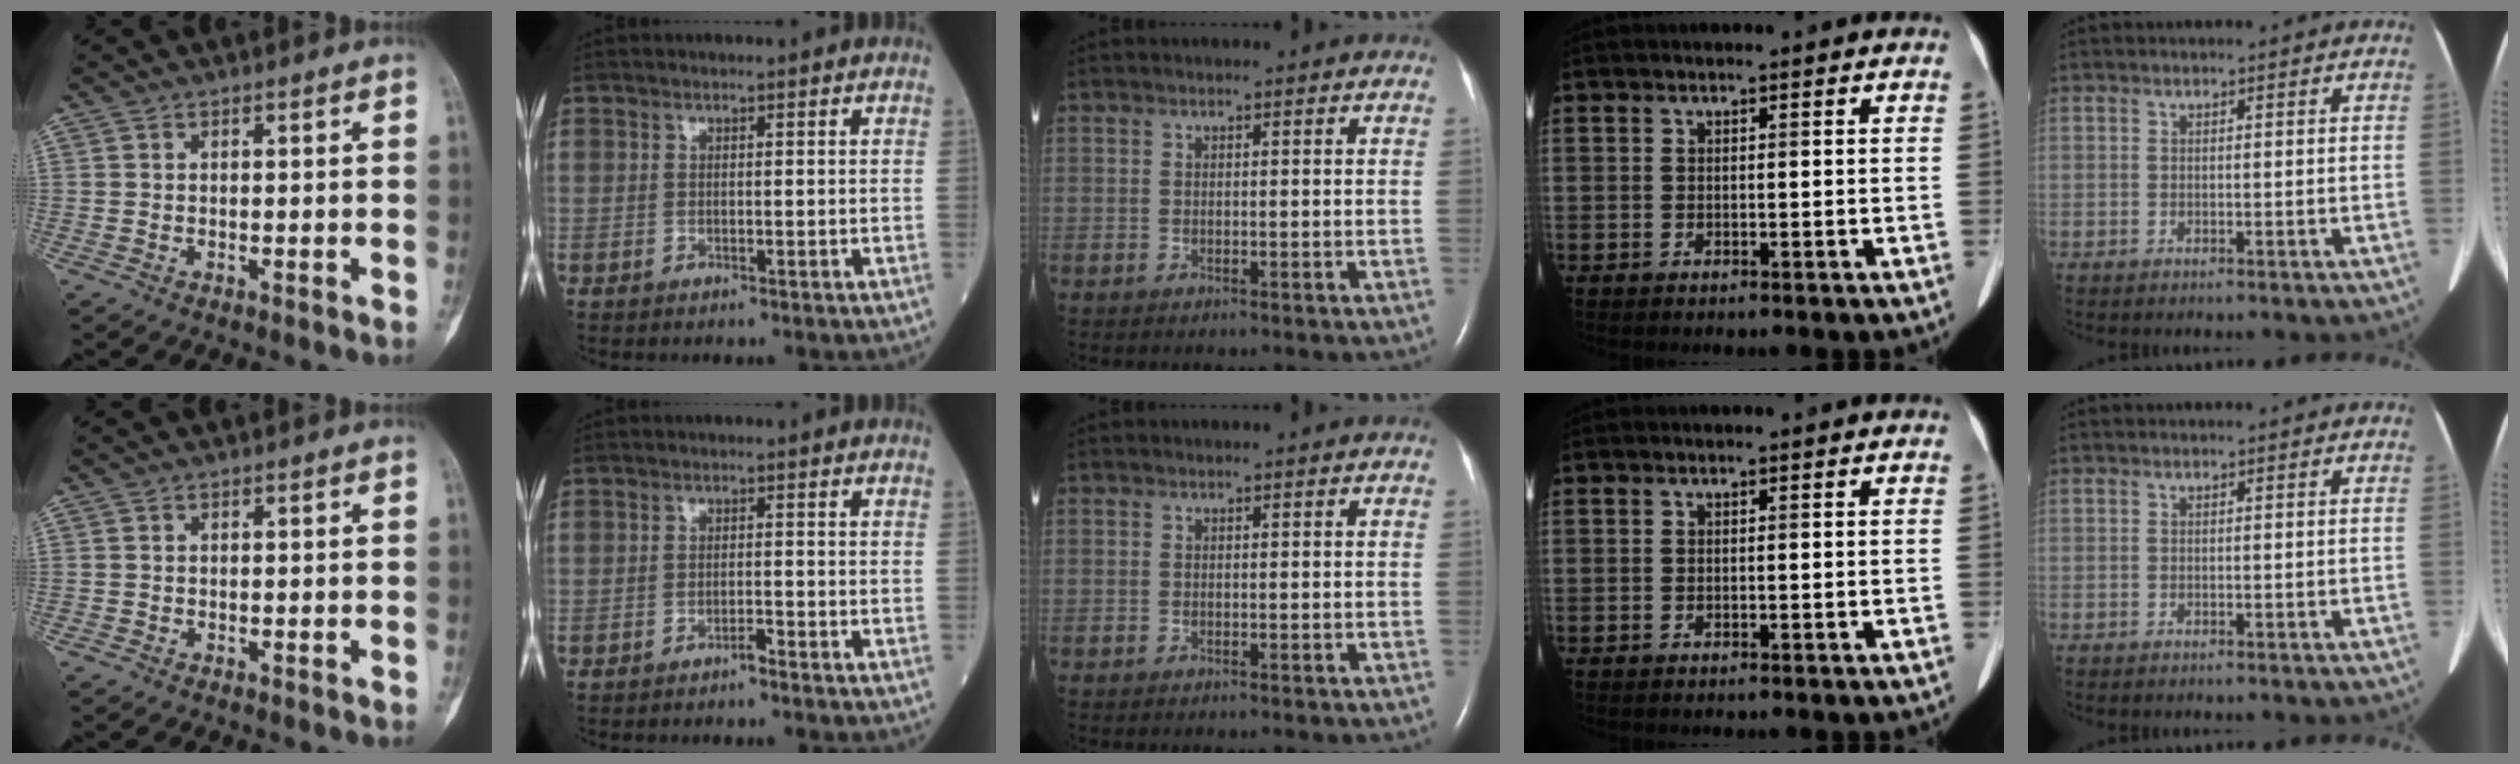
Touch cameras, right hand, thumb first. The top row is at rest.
{"index": {"total": 1.2, "force": [-1.1, 0.1, 0.6], "torque": [-0.010, 0.002, -0.019]}}